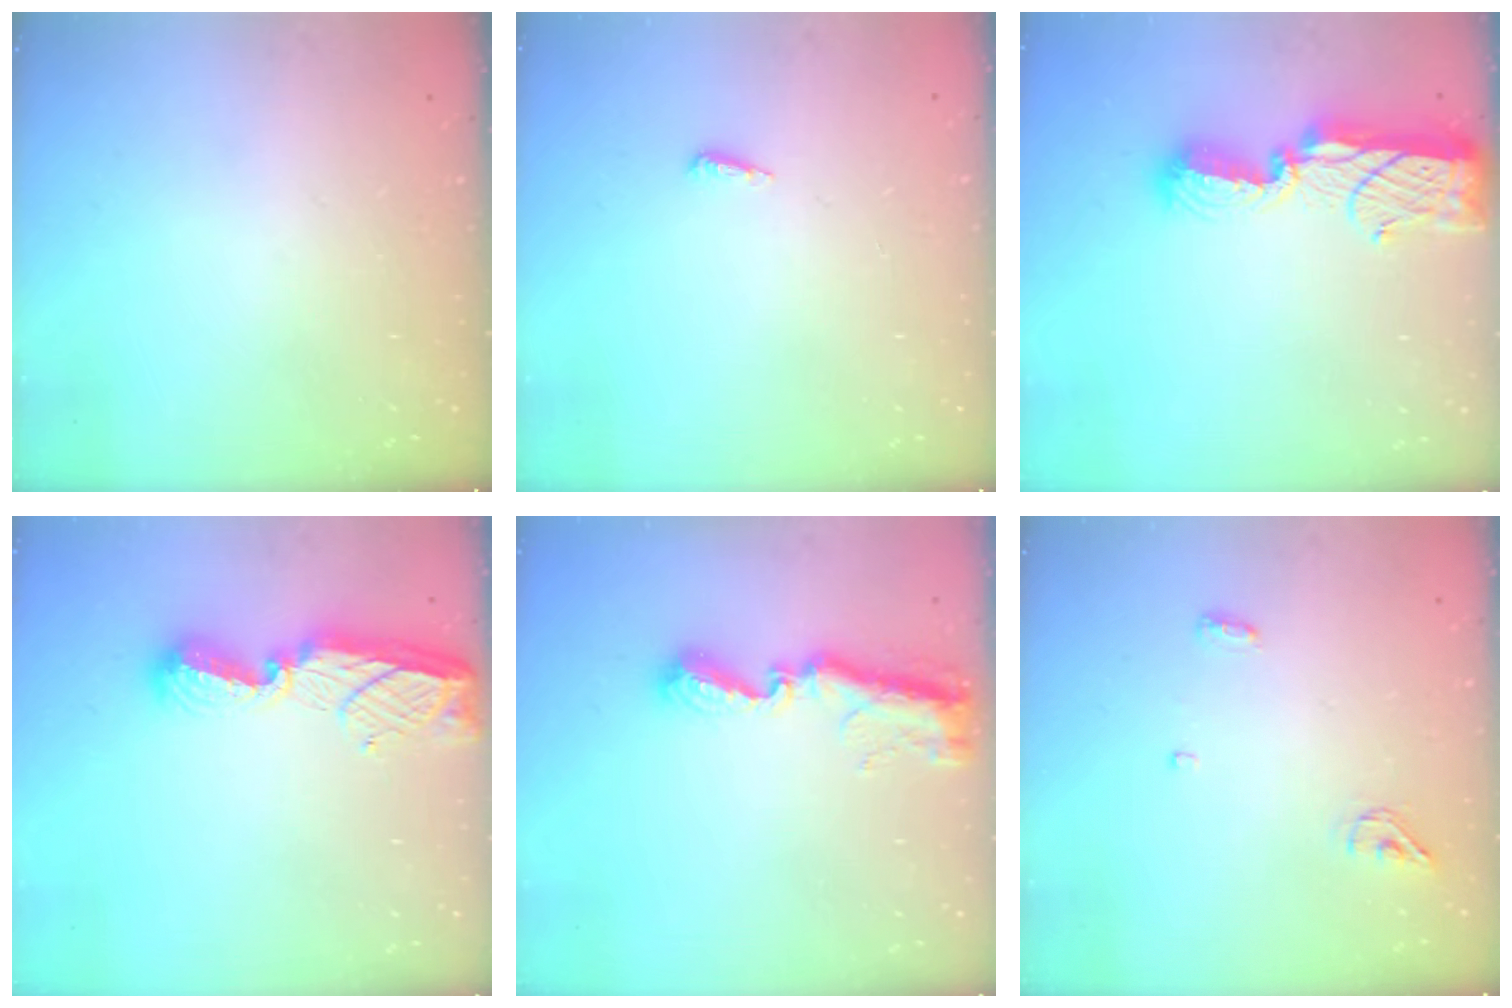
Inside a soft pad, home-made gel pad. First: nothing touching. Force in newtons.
{"total": 4.1, "press": 4.0, "slide": 0.8}
{"total": 14.1, "press": 14.1, "slide": 0.7}
{"total": 13.5, "press": 13.5, "slide": 0.9}
{"total": 9.9, "press": 9.9, "slide": 0.7}
{"total": 6.3, "press": 5.0, "slide": 3.9}